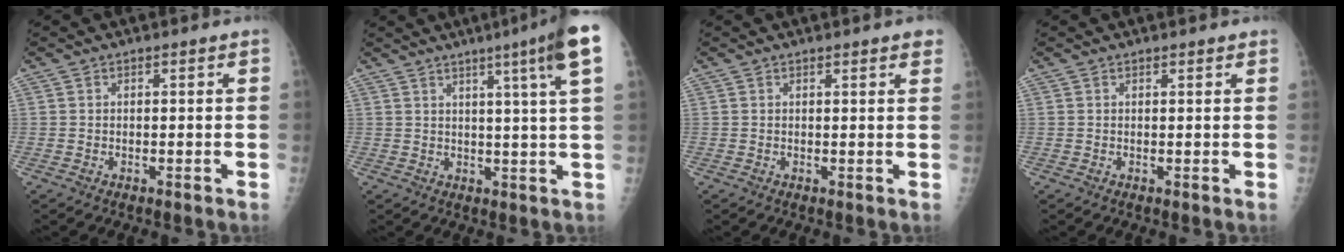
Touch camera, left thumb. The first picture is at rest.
{"total": 10.8, "force": [5.2, -1.0, 9.4], "torque": [-0.130, -0.011, 0.063]}
{"total": 2.4, "force": [1.7, 0.1, 1.6], "torque": [-0.017, -0.001, 0.018]}
{"total": 1.0, "force": [0.9, 0.1, 0.5], "torque": [-0.003, 0.001, 0.014]}